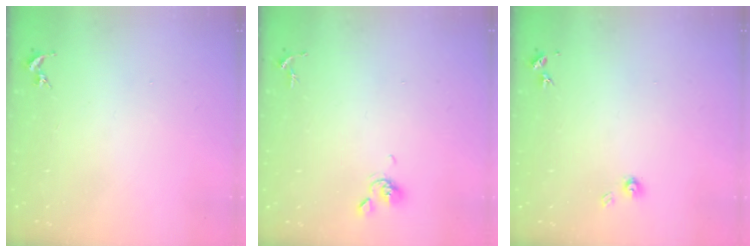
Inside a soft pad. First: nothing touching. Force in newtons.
{"total": 5.5, "press": 5.4, "slide": 1.0}
{"total": 3.9, "press": 3.8, "slide": 0.4}